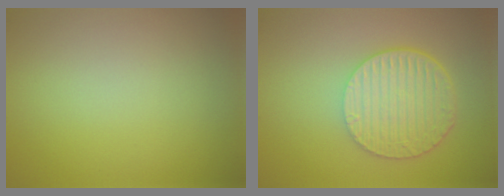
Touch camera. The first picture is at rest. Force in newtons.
{"total": 6.5, "press": 4.5, "slide": 4.7}